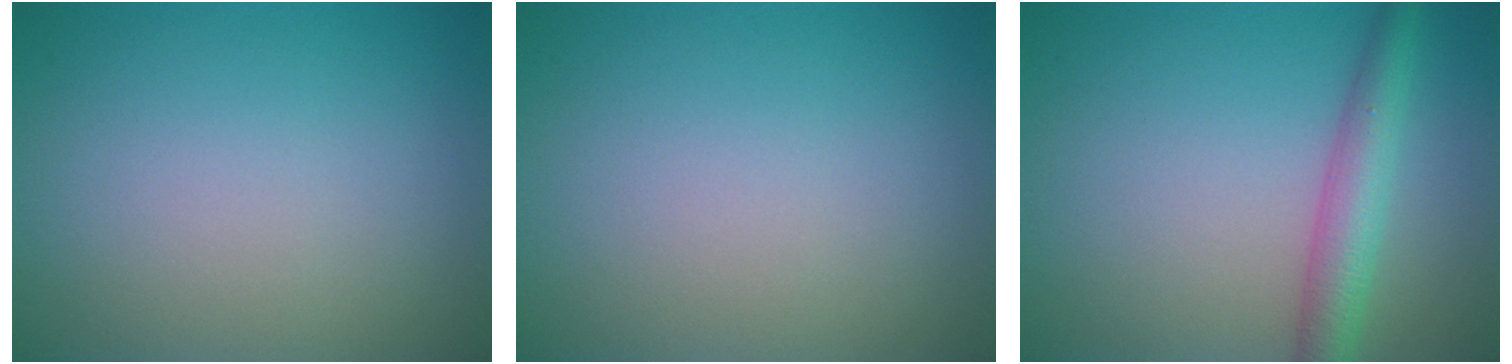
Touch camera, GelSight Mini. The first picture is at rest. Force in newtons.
{"total": 0.0}
{"total": 4.0, "press": 4.0, "slide": 0.1}